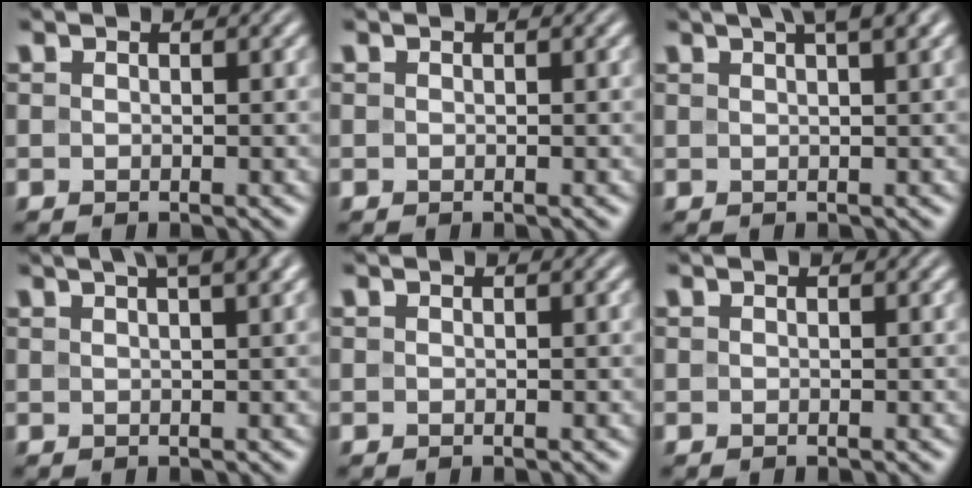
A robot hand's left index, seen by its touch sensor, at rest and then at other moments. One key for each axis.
{"total": 0.0}
{"total": 4.5, "fx": 2.8, "fy": 1.1, "fz": 3.3, "tx": -0.026, "ty": 0.015, "tz": 0.025}
{"total": 5.5, "fx": 3.4, "fy": 1.7, "fz": 4.0, "tx": -0.032, "ty": 0.025, "tz": 0.022}
{"total": 0.0}
{"total": 0.0}